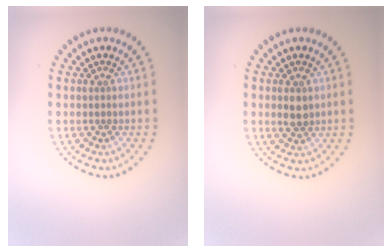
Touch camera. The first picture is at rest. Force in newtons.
{"total": 1.7, "press": 1.6, "slide": 0.2}